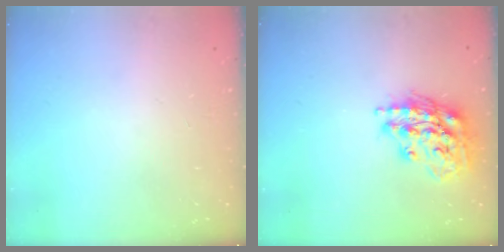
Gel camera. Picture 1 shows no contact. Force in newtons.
{"total": 17.6, "press": 17.5, "slide": 1.7}